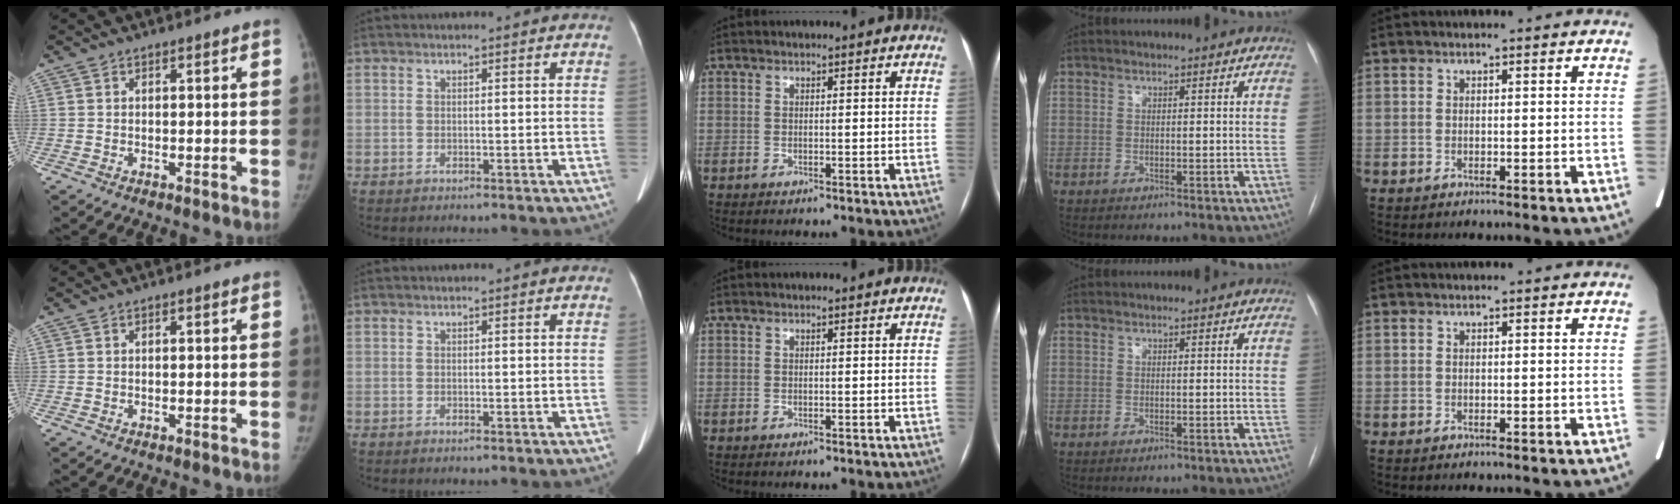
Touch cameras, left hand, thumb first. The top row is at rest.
{}